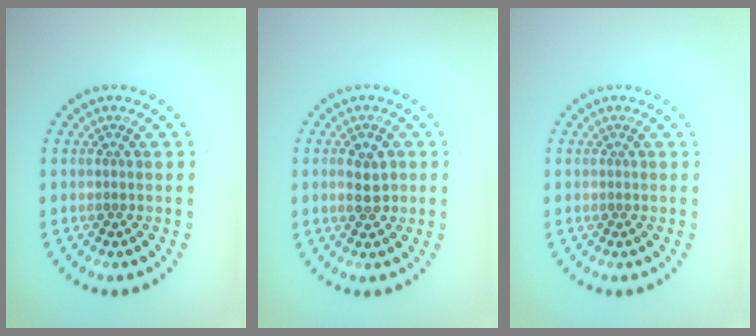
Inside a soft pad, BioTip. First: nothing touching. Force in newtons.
{"total": 2.5, "press": 2.5, "slide": 0.0}
{"total": 0.0}